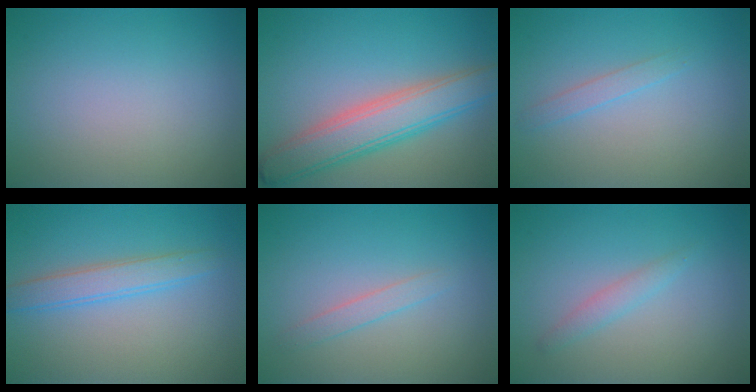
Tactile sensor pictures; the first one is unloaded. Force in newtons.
{"total": 5.9, "press": 5.9, "slide": 0.2}
{"total": 1.1, "press": 1.1, "slide": 0.1}
{"total": 2.7, "press": 2.7, "slide": 0.1}
{"total": 1.2, "press": 1.2, "slide": 0.1}
{"total": 1.3, "press": 1.3, "slide": 0.0}